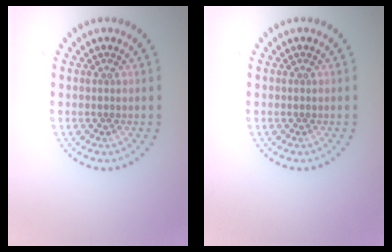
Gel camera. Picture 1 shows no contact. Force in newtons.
{"total": 0.0}